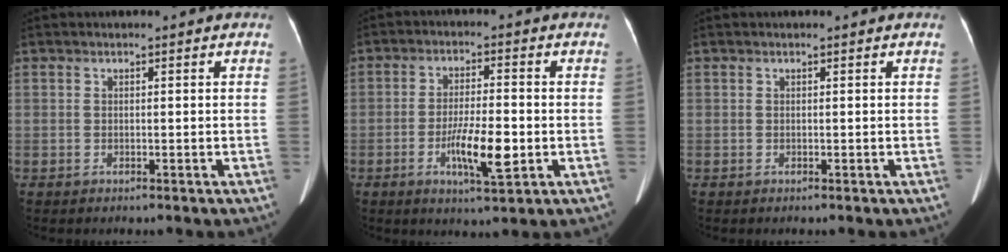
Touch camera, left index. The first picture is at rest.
{"total": 7.5, "force": [-2.1, 1.4, 7.1], "torque": [-0.128, -0.010, -0.036]}
{"total": 0.0}